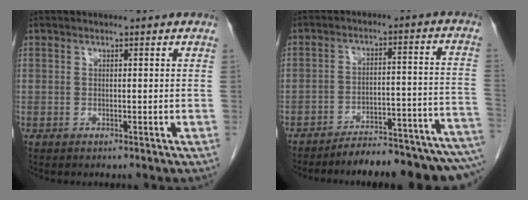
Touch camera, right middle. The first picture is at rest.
{"total": 18.1, "force": [-16.2, 1.7, 8.0], "torque": [-0.052, 0.025, -0.217]}